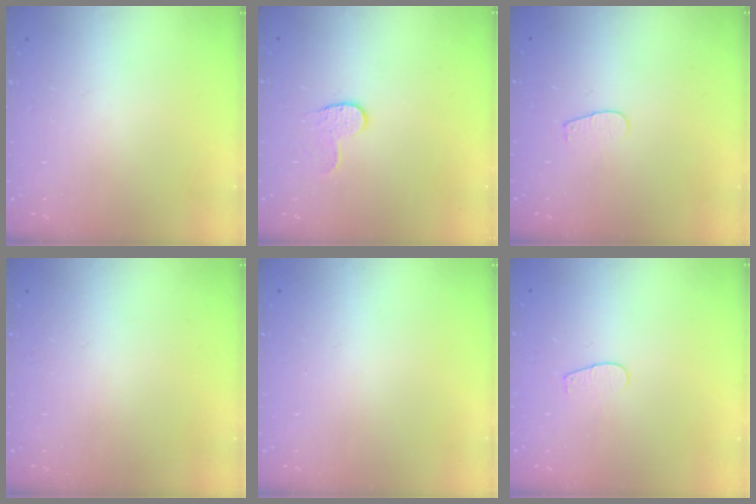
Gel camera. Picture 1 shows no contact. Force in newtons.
{"total": 4.1, "press": 4.1, "slide": 0.4}
{"total": 2.6, "press": 2.5, "slide": 0.3}
{"total": 0.0}
{"total": 0.0}
{"total": 2.6, "press": 2.5, "slide": 0.3}